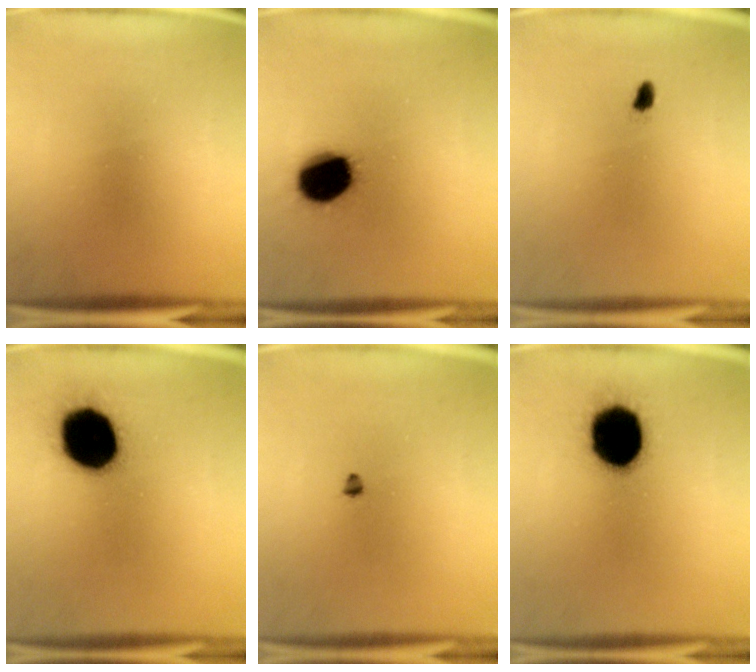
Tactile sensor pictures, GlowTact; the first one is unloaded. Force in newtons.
{"total": 15.7}
{"total": 1.3}
{"total": 19.7}
{"total": 1.1}
{"total": 19.1}